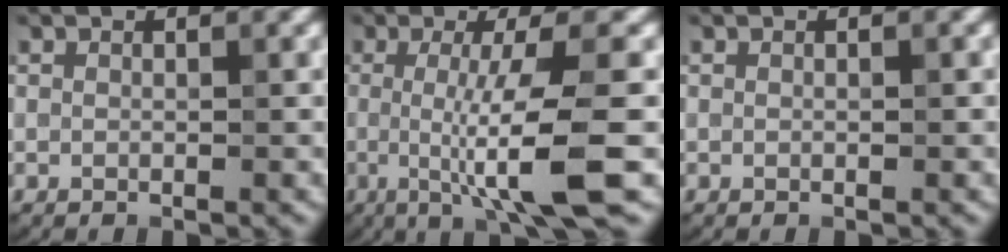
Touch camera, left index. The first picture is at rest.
{"total": 8.2, "force": [-1.2, 1.3, 8.0], "torque": [-0.126, -0.015, -0.019]}
{"total": 0.0}